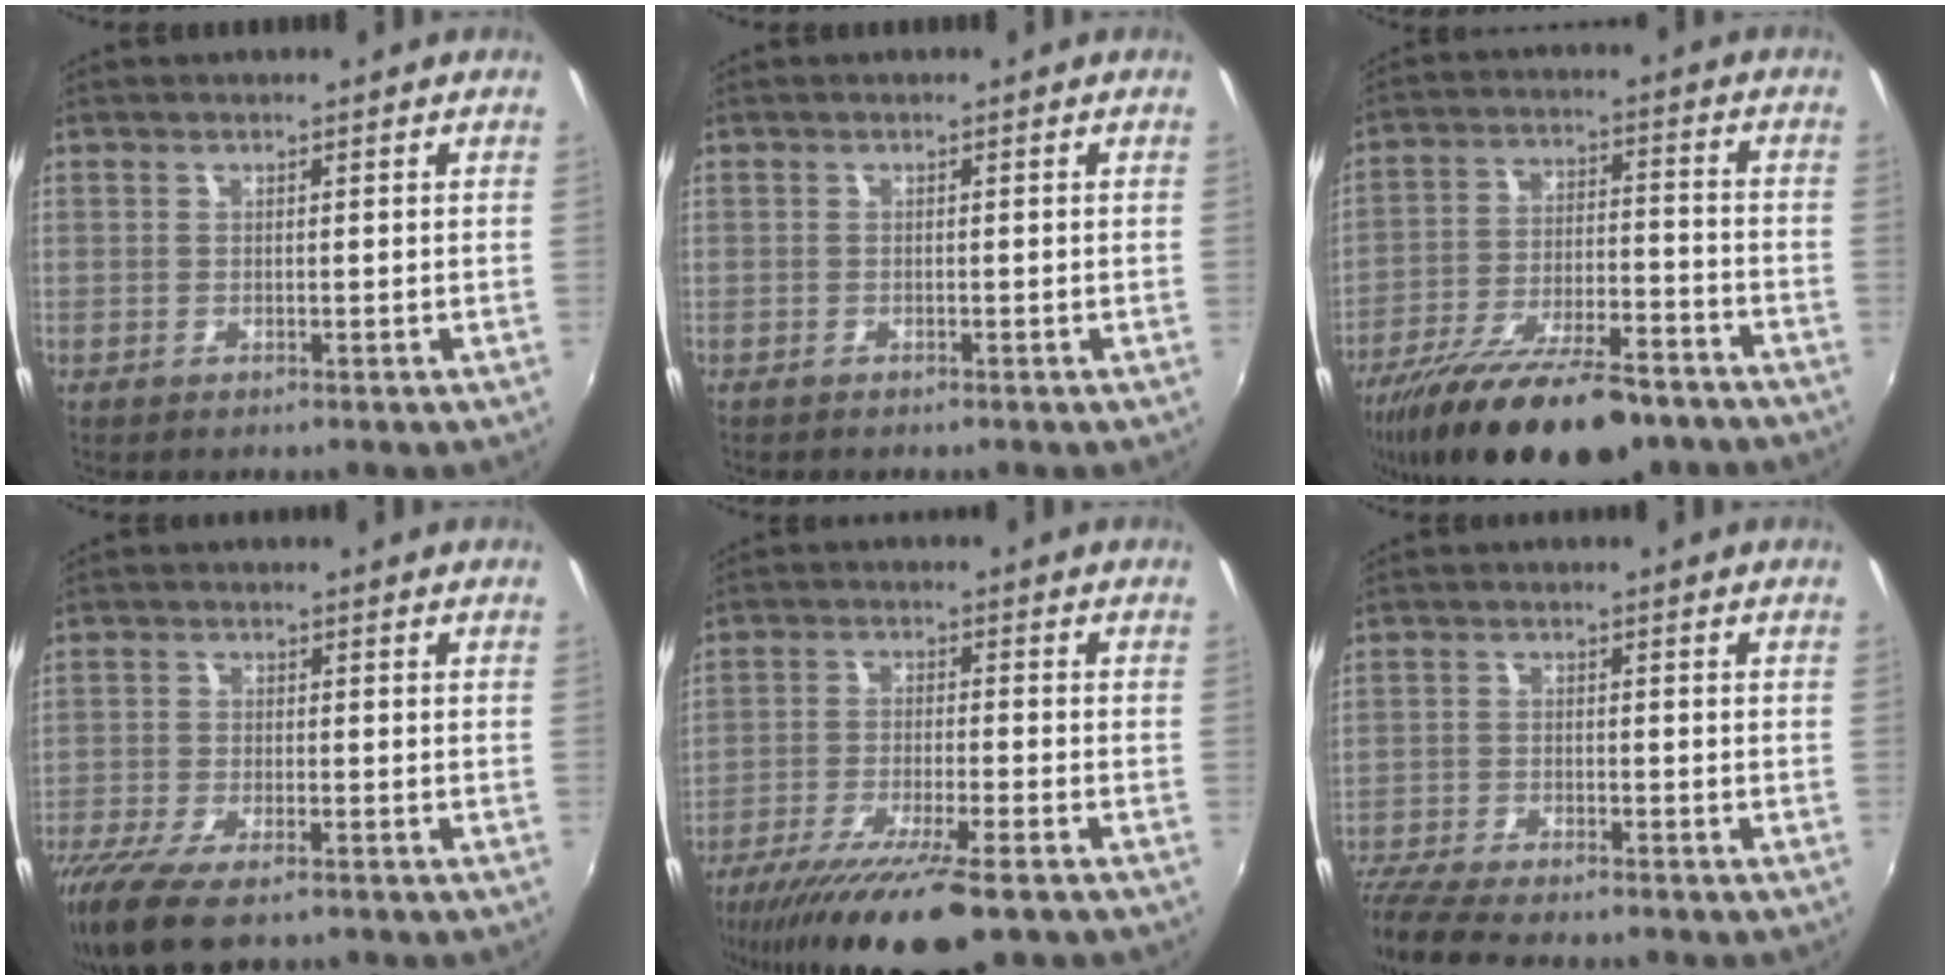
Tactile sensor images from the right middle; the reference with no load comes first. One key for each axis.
{"total": 0.6, "fx": -0.5, "fy": 0.2, "fz": 0.1, "tx": -0.004, "ty": -0.002, "tz": -0.010}
{"total": 22.1, "fx": -16.8, "fy": 6.7, "fz": 12.7, "tx": -0.236, "ty": -0.041, "tz": -0.260}
{"total": 12.6, "fx": -9.2, "fy": 4.2, "fz": 7.5, "tx": -0.174, "ty": -0.046, "tz": -0.165}
{"total": 15.7, "fx": -11.7, "fy": 2.2, "fz": 10.3, "tx": -0.206, "ty": -0.048, "tz": -0.197}
{"total": 11.4, "fx": -10.0, "fy": 2.2, "fz": 5.0, "tx": -0.130, "ty": -0.037, "tz": -0.179}